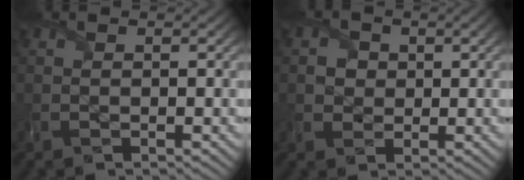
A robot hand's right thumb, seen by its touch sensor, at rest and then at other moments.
{"total": 2.5, "force": [0.4, 2.3, 1.0], "torque": [-0.025, -0.002, 0.000]}